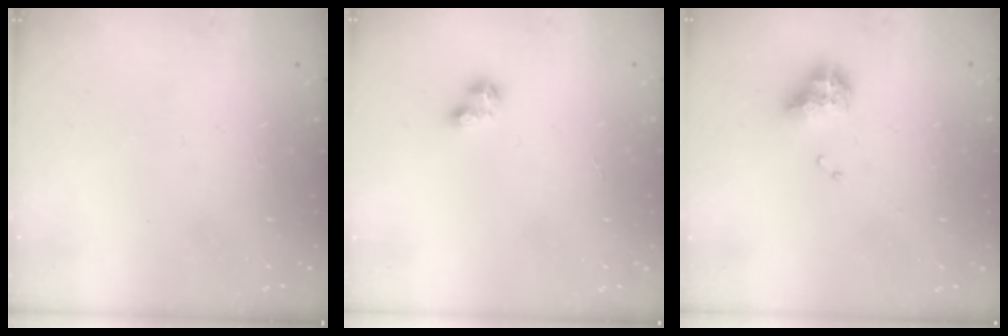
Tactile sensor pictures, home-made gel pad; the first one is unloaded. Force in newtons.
{"total": 2.5, "press": 2.5, "slide": 0.4}
{"total": 9.5, "press": 9.5, "slide": 1.0}